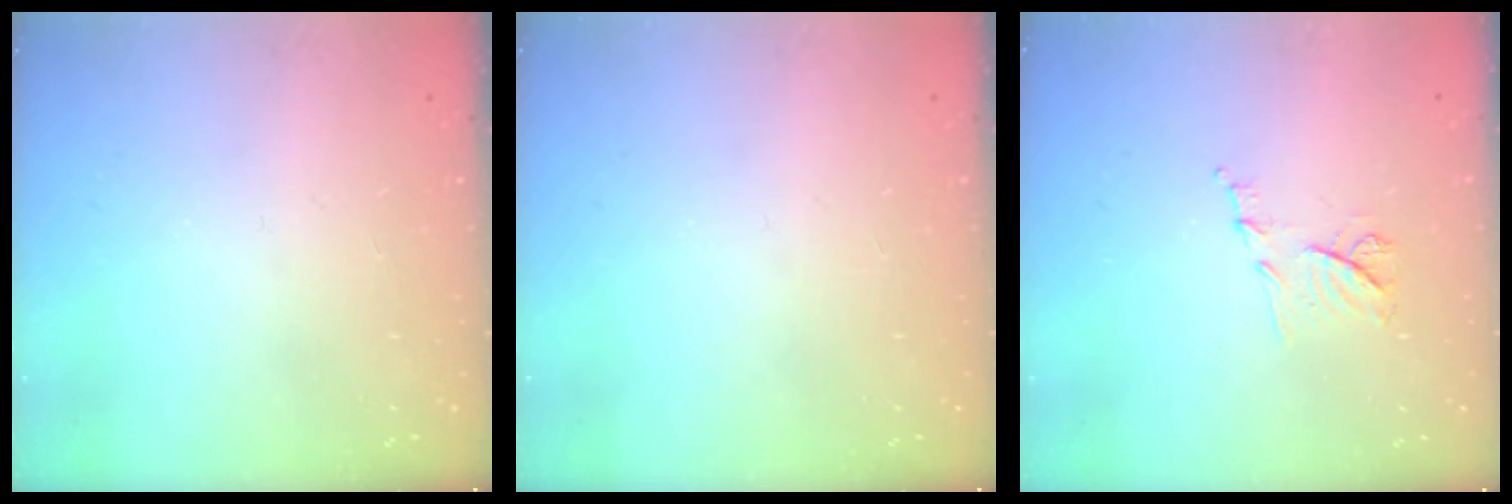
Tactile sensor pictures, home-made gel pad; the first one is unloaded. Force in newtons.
{"total": 0.0}
{"total": 7.3, "press": 7.2, "slide": 0.9}